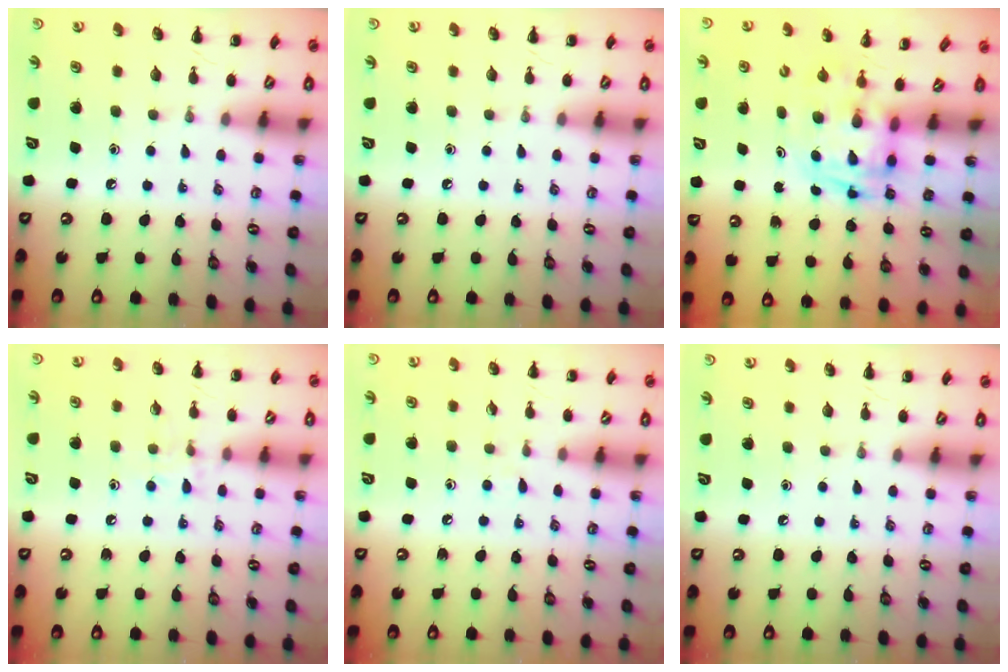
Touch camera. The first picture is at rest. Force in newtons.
{"total": 0.0}
{"total": 2.7, "press": 2.6, "slide": 0.5}
{"total": 6.9, "press": 6.6, "slide": 1.8}
{"total": 4.9, "press": 4.5, "slide": 1.9}
{"total": 0.0}